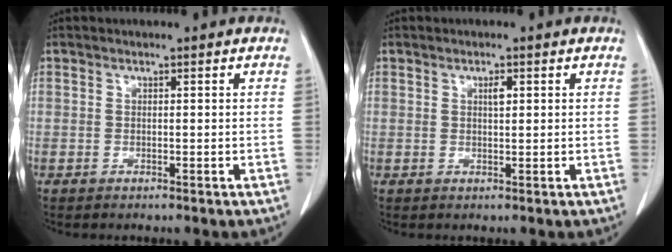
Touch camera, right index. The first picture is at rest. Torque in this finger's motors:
{"motor_torque": [0.01, 0.00, 0.01, 0.02]}